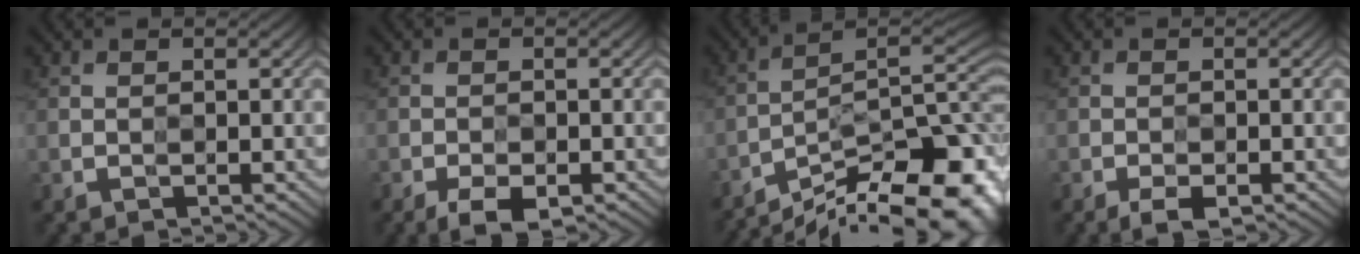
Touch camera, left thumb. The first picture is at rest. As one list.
[{"total": 4.4, "force": [-2.9, 1.8, 2.8], "torque": [-0.046, -0.004, -0.047]}, {"total": 16.1, "force": [-11.4, 3.9, 10.7], "torque": [-0.159, 0.000, -0.176]}, {"total": 2.8, "force": [-1.8, 1.1, 1.9], "torque": [-0.029, -0.002, -0.029]}]